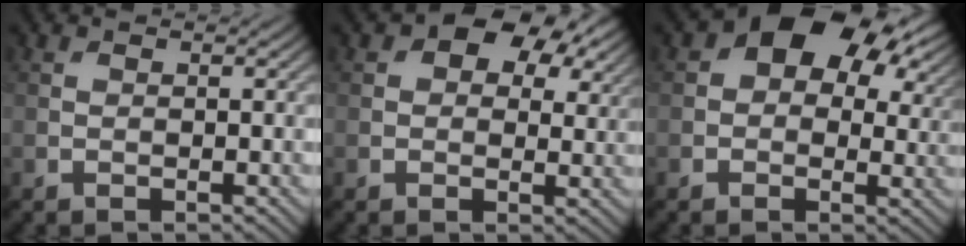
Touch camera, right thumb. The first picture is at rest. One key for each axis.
{"total": 9.8, "fx": 4.8, "fy": 6.3, "fz": 5.8, "tx": -0.086, "ty": 0.014, "tz": 0.075}
{"total": 11.9, "fx": 4.4, "fy": 8.1, "fz": 7.6, "tx": -0.110, "ty": 0.000, "tz": 0.080}